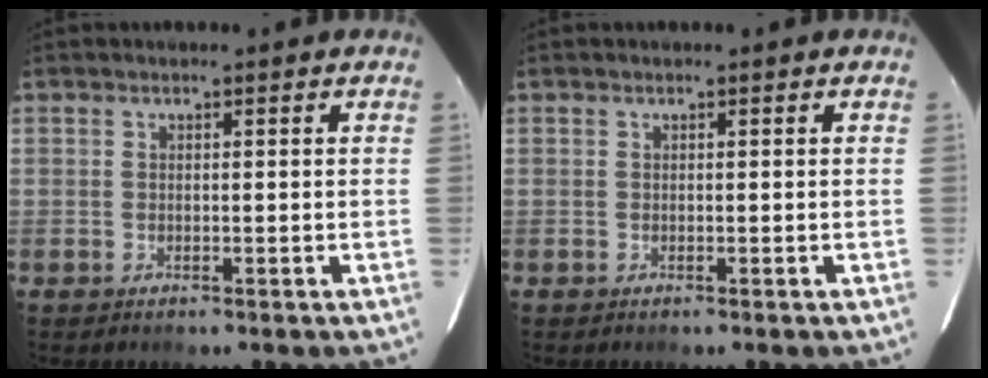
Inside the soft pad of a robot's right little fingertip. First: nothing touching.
{"total": 0.0}